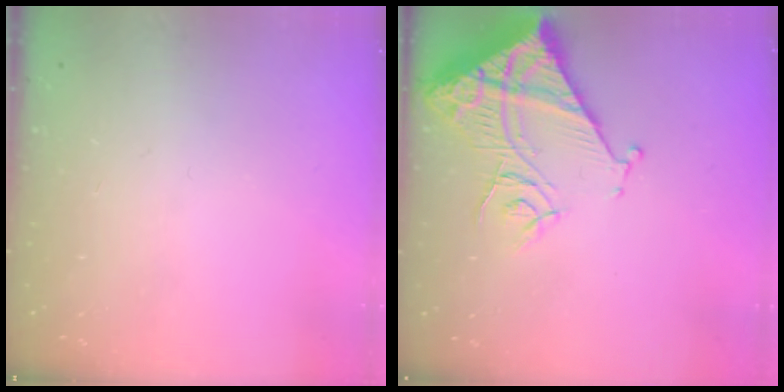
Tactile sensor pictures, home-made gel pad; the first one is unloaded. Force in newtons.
{"total": 14.6, "press": 14.5, "slide": 1.6}